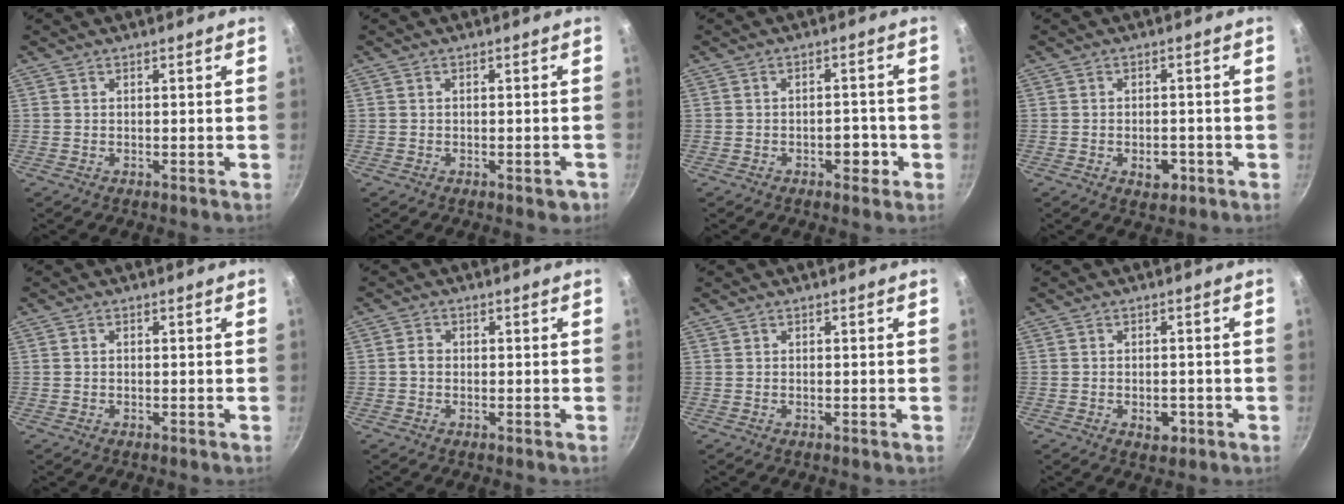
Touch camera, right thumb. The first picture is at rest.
{"total": 2.4, "force": [-1.2, 1.1, 1.8], "torque": [-0.018, 0.007, -0.009]}
{"total": 4.1, "force": [-1.6, 2.5, 2.8], "torque": [-0.017, 0.015, -0.021]}
{"total": 4.1, "force": [-1.5, 2.6, 2.8], "torque": [-0.025, 0.010, -0.017]}
{"total": 0.7, "force": [0.1, 0.5, 0.5], "torque": [-0.007, 0.004, 0.001]}
{"total": 1.6, "force": [-0.2, 1.3, 1.0], "torque": [-0.015, 0.009, -0.005]}
{"total": 0.0}
{"total": 3.4, "force": [-1.2, 2.2, 2.3], "torque": [-0.021, 0.007, -0.013]}